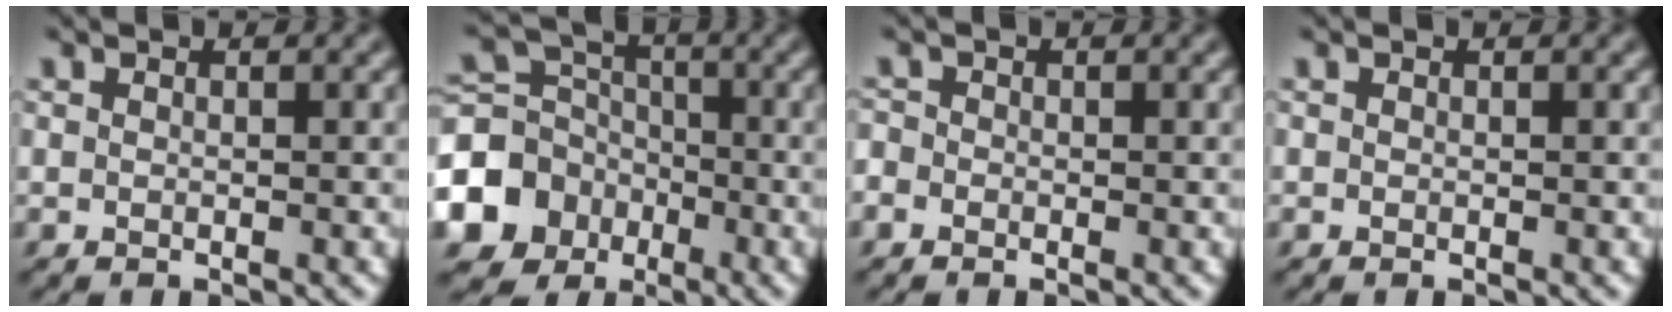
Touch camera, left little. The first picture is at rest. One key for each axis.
{"total": 8.3, "fx": -3.5, "fy": 7.1, "fz": 2.5, "tx": -0.069, "ty": 0.001, "tz": -0.093}
{"total": 1.3, "fx": -0.5, "fy": 1.1, "fz": 0.4, "tx": -0.006, "ty": 0.006, "tz": -0.013}
{"total": 0.0}